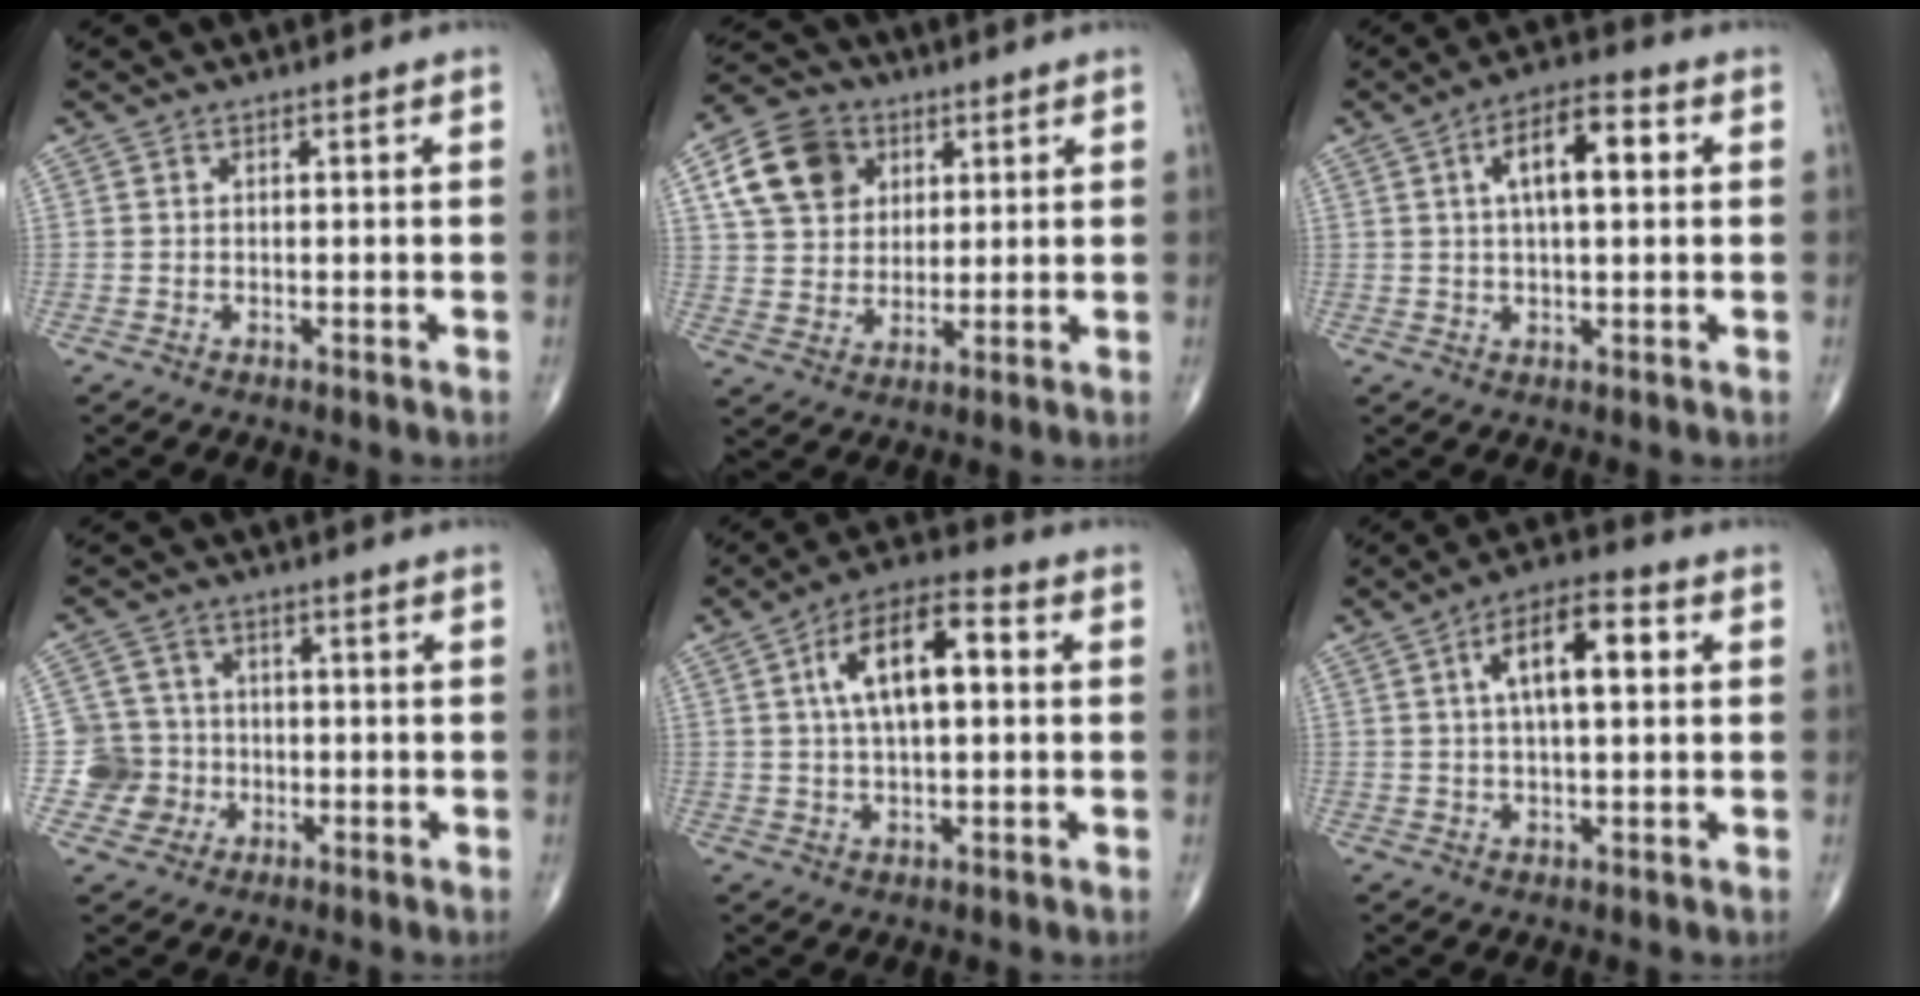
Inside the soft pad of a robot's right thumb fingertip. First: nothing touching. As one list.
[{"total": 12.4, "force": [4.6, 9.8, 6.1], "torque": [-0.093, -0.004, 0.082]}, {"total": 9.5, "force": [2.3, 3.8, 8.4], "torque": [-0.132, 0.017, 0.029]}, {"total": 6.7, "force": [-1.5, 6.6, 0.1], "torque": [0.032, 0.015, -0.031]}, {"total": 12.4, "force": [2.5, 5.5, 10.9], "torque": [-0.186, 0.021, 0.035]}, {"total": 10.5, "force": [2.5, 4.2, 9.3], "torque": [-0.149, 0.018, 0.034]}]